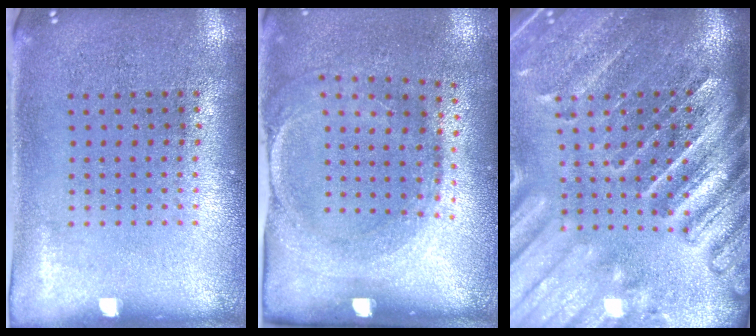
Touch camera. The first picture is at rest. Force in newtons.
{"total": 1.7, "press": 1.2, "slide": 1.1}
{"total": 4.2, "press": 3.6, "slide": 2.3}